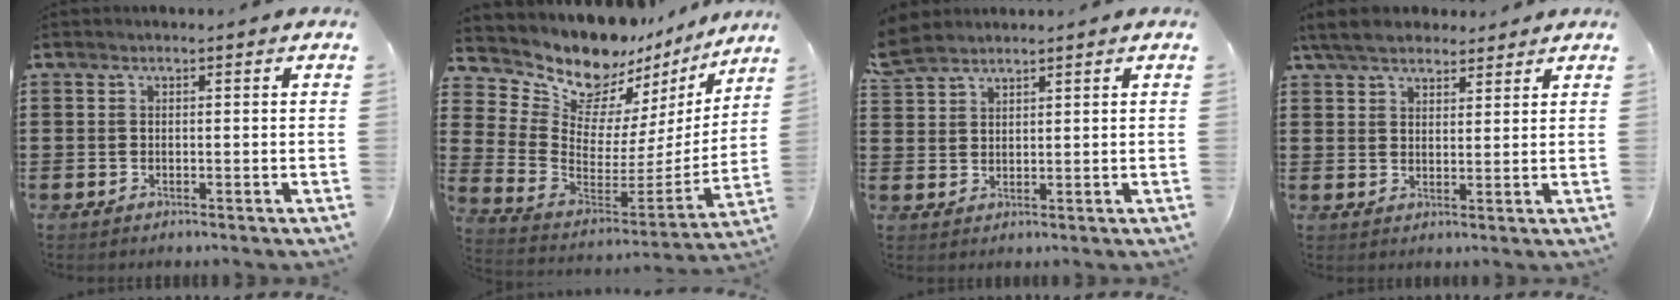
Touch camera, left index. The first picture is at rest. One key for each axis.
{"total": 10.9, "fx": 9.4, "fy": 4.6, "fz": 2.8, "tx": -0.096, "ty": -0.076, "tz": 0.169}
{"total": 3.7, "fx": 3.2, "fy": 1.4, "fz": 1.2, "tx": -0.035, "ty": 0.002, "tz": 0.062}
{"total": 5.2, "fx": 4.5, "fy": 1.8, "fz": 1.9, "tx": -0.051, "ty": -0.003, "tz": 0.086}